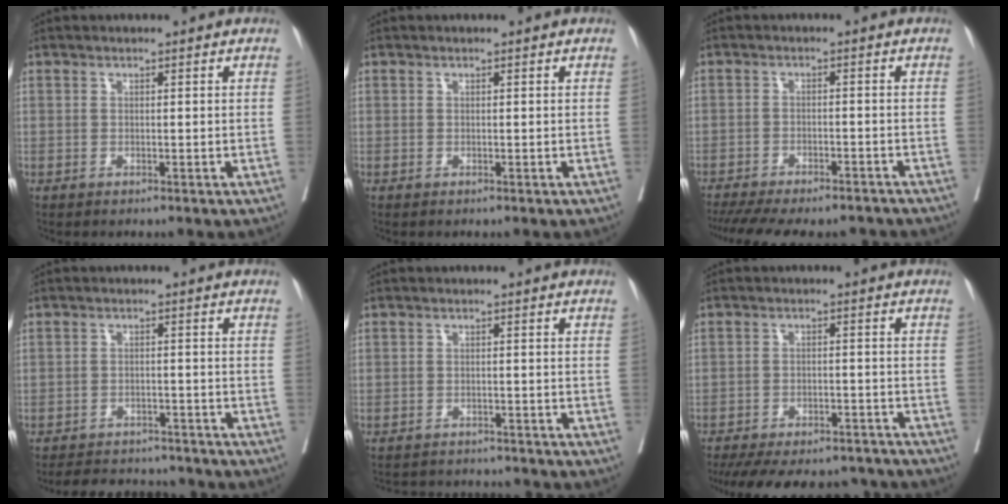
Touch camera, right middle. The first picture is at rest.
{"total": 0.0}
{"total": 16.5, "force": [-14.4, 4.4, 6.9], "torque": [-0.154, -0.016, -0.195]}
{"total": 9.6, "force": [-8.9, 3.1, 2.1], "torque": [-0.027, 0.007, -0.117]}
{"total": 7.7, "force": [-7.5, 1.2, 1.2], "torque": [-0.017, 0.004, -0.099]}
{"total": 19.1, "force": [-16.8, 5.9, 6.9], "torque": [-0.151, -0.011, -0.223]}